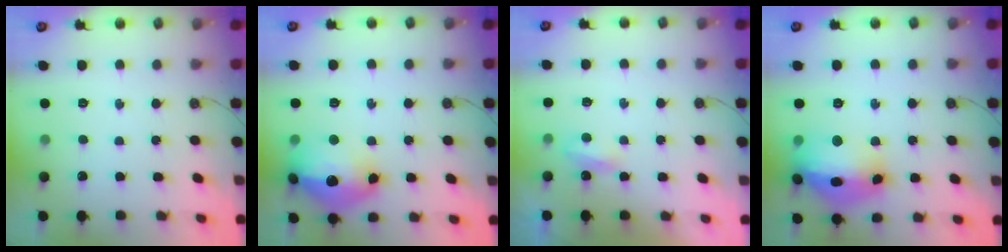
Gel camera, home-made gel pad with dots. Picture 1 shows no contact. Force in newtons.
{"total": 20.7, "press": 20.6, "slide": 1.4}
{"total": 3.9, "press": 3.9, "slide": 0.7}
{"total": 21.7, "press": 20.9, "slide": 5.6}